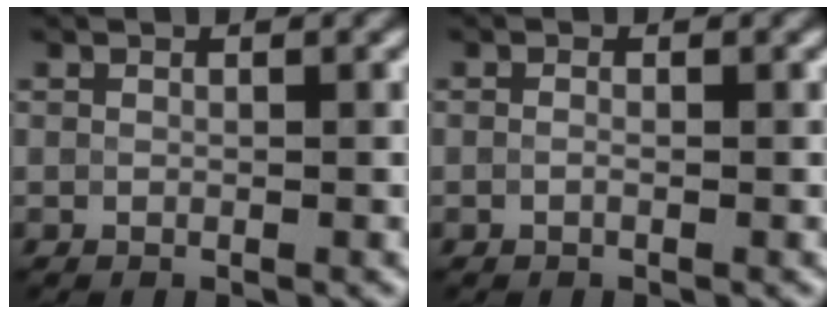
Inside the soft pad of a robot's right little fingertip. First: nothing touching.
{"total": 0.0}